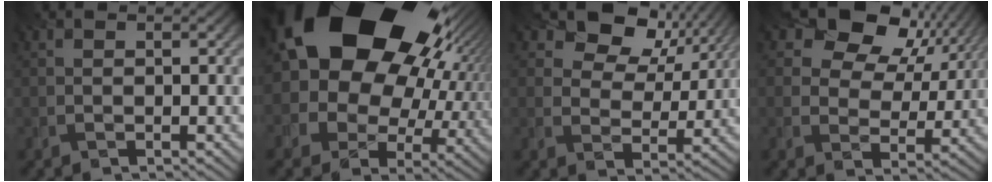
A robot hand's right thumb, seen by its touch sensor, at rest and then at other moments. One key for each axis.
{"total": 24.9, "fx": 10.7, "fy": 17.7, "fz": 13.9, "tx": -0.277, "ty": 0.039, "tz": 0.182}
{"total": 10.9, "fx": 7.0, "fy": 6.7, "fz": 5.1, "tx": -0.103, "ty": 0.011, "tz": 0.103}
{"total": 13.2, "fx": 7.5, "fy": 8.5, "fz": 6.7, "tx": -0.129, "ty": 0.025, "tz": 0.116}